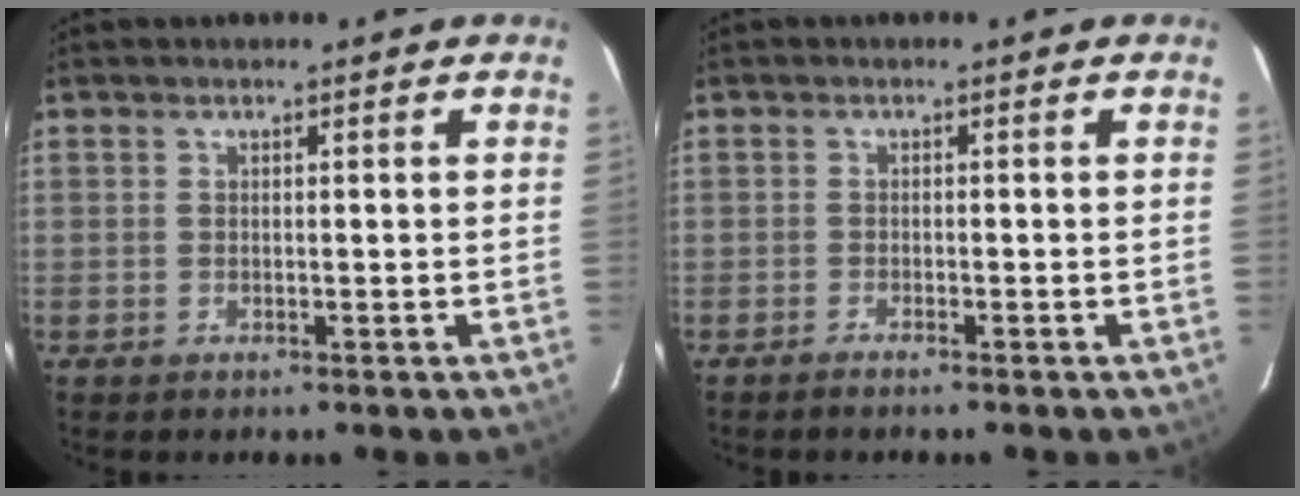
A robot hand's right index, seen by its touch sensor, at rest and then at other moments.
{"total": 1.2, "force": [-1.1, 0.0, 0.5], "torque": [-0.016, -0.001, -0.023]}